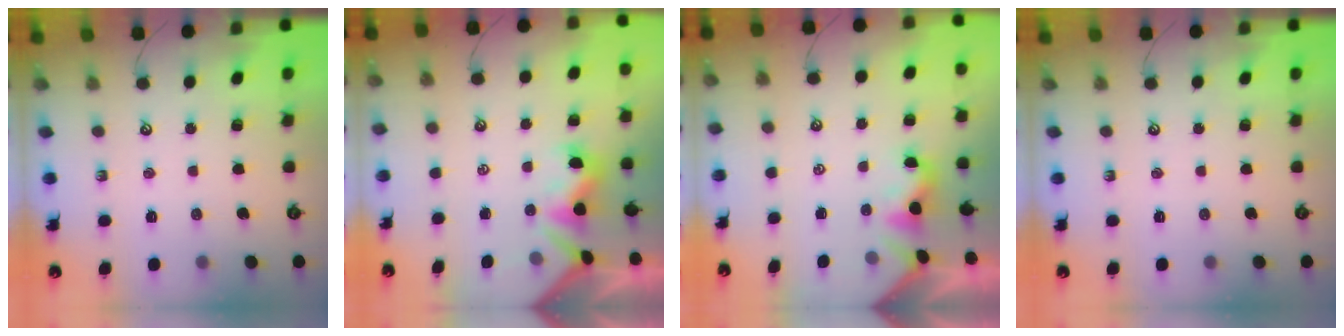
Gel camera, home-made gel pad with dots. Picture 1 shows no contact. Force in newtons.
{"total": 3.2, "press": 3.1, "slide": 0.8}
{"total": 2.0, "press": 2.0, "slide": 0.5}
{"total": 0.0}